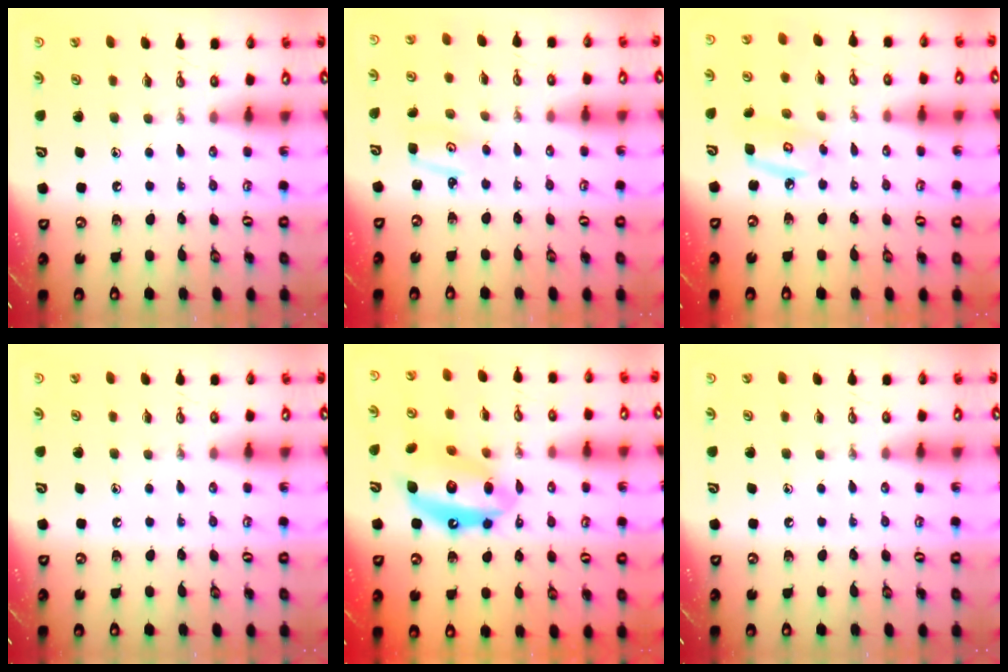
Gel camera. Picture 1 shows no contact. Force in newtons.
{"total": 2.7, "press": 2.7, "slide": 0.2}
{"total": 5.8, "press": 5.8, "slide": 0.4}
{"total": 0.0}
{"total": 15.5, "press": 15.5, "slide": 1.3}
{"total": 0.0}